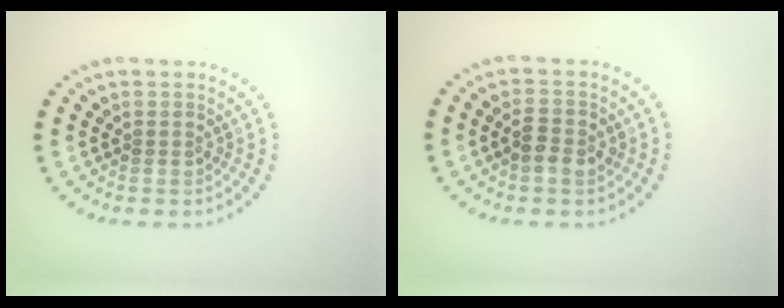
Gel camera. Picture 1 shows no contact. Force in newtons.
{"total": 2.2, "press": 2.2, "slide": 0.2}